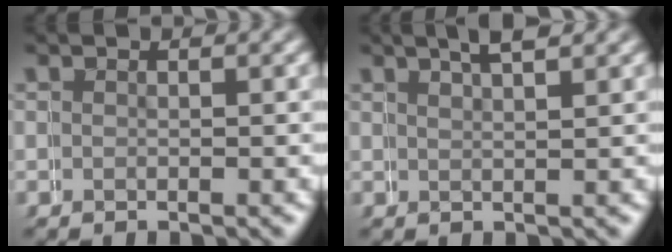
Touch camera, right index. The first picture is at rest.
{"total": 2.5, "force": [2.0, -0.7, 1.2], "torque": [-0.004, 0.011, 0.035]}